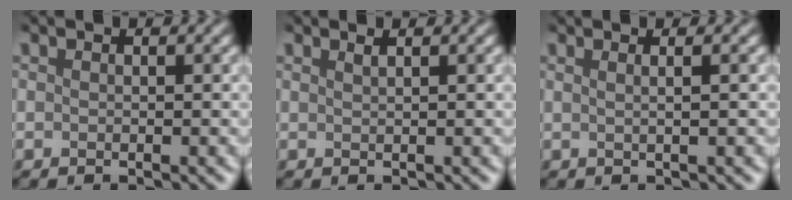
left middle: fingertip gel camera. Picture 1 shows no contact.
{"total": 0.7, "force": [0.6, 0.1, 0.3], "torque": [0.002, 0.004, 0.000]}
{"total": 2.5, "force": [1.1, 1.3, 1.8], "torque": [-0.001, 0.019, -0.013]}